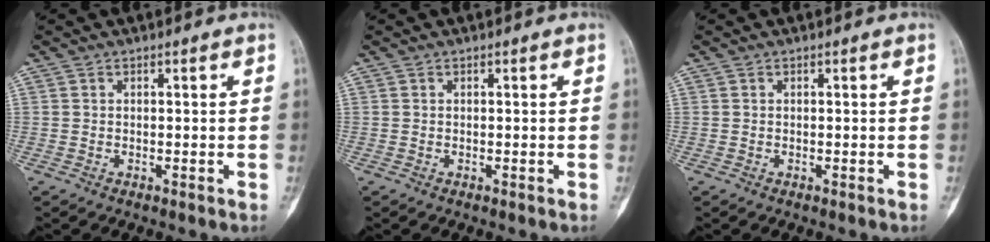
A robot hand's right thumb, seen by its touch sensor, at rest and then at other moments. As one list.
[{"total": 0.0}, {"total": 0.0}]